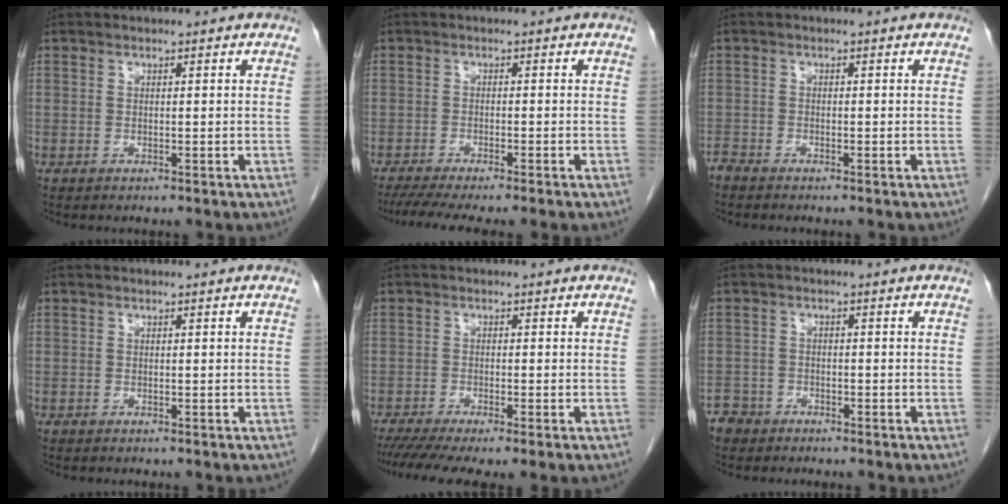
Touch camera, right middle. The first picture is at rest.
{"total": 7.7, "force": [-6.3, -0.3, 4.4], "torque": [-0.057, -0.014, -0.098]}
{"total": 1.3, "force": [-1.3, 0.1, 0.1], "torque": [-0.006, -0.004, -0.027]}
{"total": 0.0}
{"total": 7.7, "force": [-5.6, 0.9, 5.2], "torque": [-0.079, -0.016, -0.092]}
{"total": 2.9, "force": [-2.3, 1.7, -0.2], "torque": [-0.002, 0.006, -0.047]}